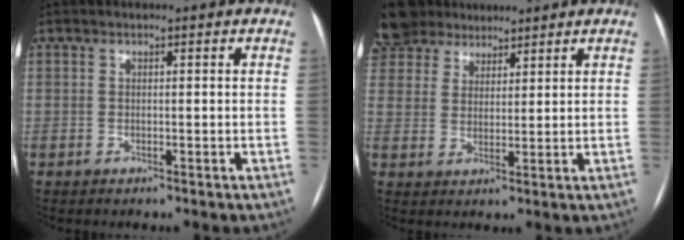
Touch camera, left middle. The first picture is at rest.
{"total": 11.8, "force": [9.3, 6.8, 2.9], "torque": [-0.081, 0.041, 0.180]}